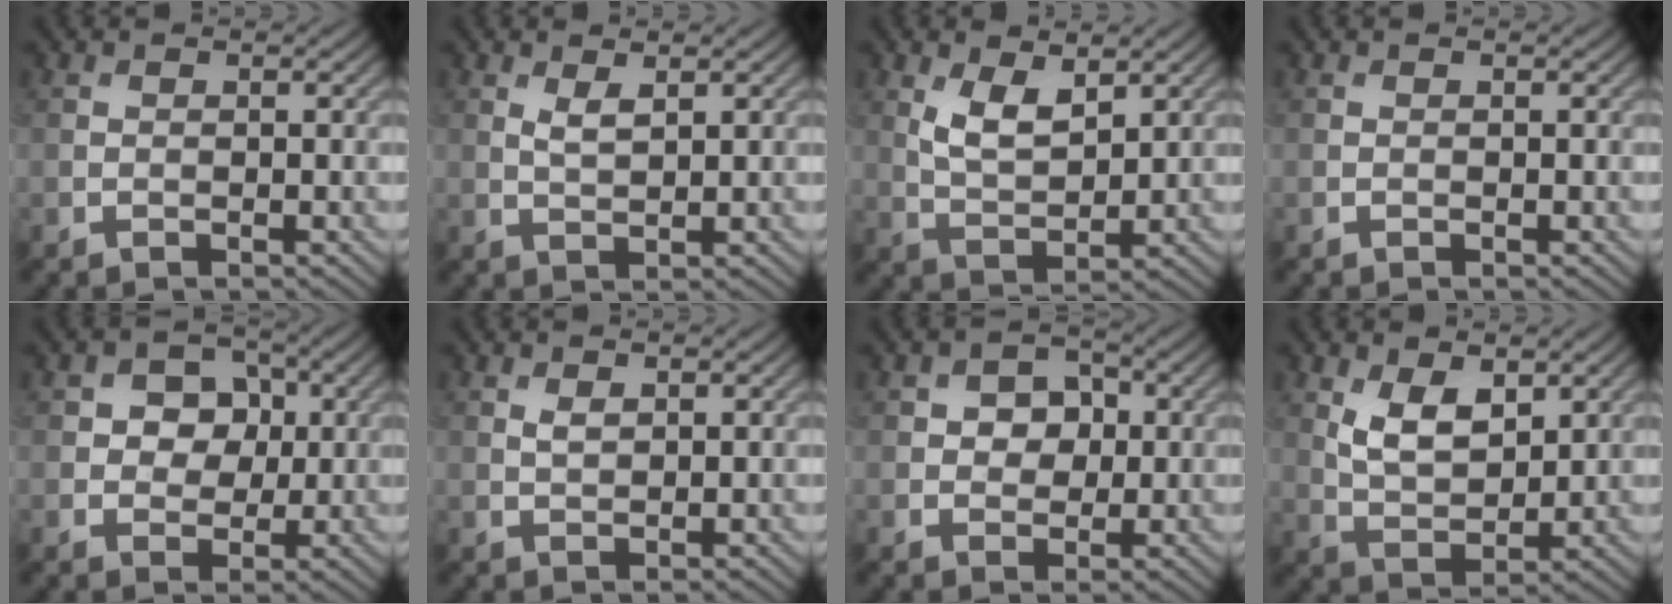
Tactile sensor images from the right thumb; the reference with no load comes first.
{"total": 1.9, "force": [1.1, 0.6, 1.5], "torque": [-0.036, -0.004, 0.025]}
{"total": 5.0, "force": [2.4, 2.3, 3.7], "torque": [-0.083, -0.009, 0.051]}
{"total": 0.0}
{"total": 4.9, "force": [0.8, 4.2, 2.6], "torque": [-0.048, 0.002, -0.002]}
{"total": 1.3, "force": [0.6, 0.7, 0.9], "torque": [-0.022, -0.003, 0.013]}
{"total": 3.8, "force": [0.5, 3.0, 2.2], "torque": [-0.036, 0.003, -0.004]}
{"total": 5.6, "force": [2.4, 3.0, 4.1], "torque": [-0.090, -0.011, 0.050]}